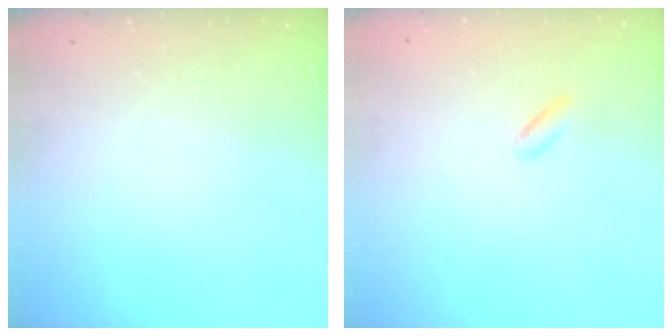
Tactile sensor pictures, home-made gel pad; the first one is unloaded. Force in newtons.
{"total": 1.7, "press": 1.5, "slide": 0.7}